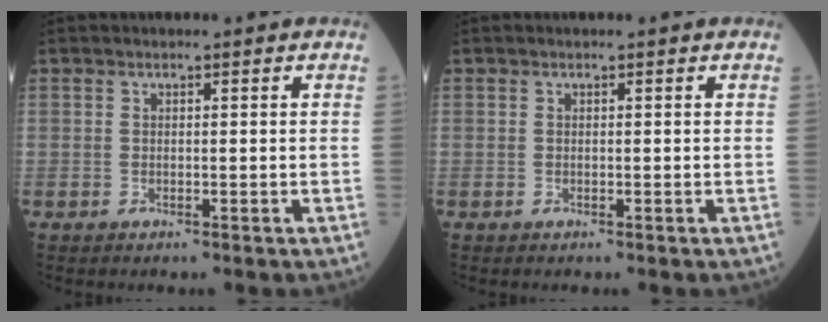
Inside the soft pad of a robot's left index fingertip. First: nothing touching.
{"total": 0.0}